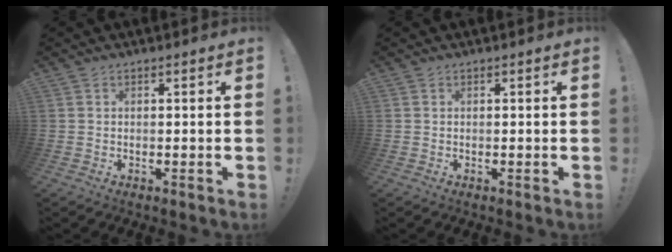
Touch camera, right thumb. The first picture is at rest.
{"total": 0.0}